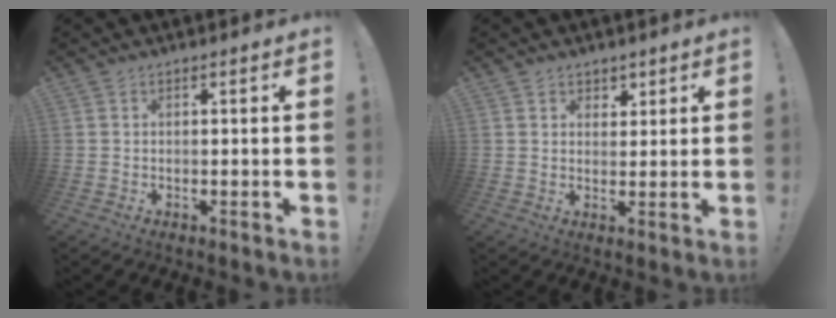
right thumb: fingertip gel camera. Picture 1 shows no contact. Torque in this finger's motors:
{"motor_torque": [-0.46, 0.17, -0.07, 0.05, 0.12]}